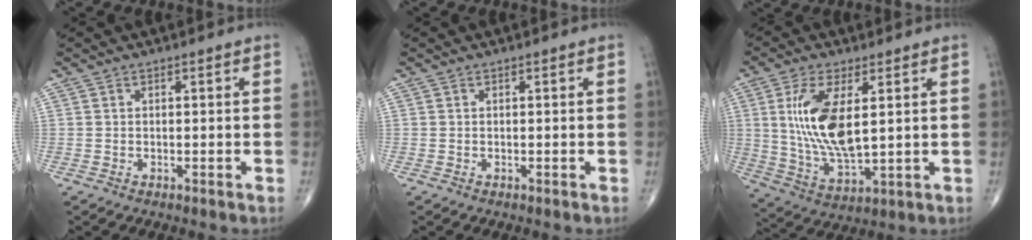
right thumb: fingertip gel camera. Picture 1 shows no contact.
{"total": 0.0}
{"total": 13.7, "force": [2.8, 5.5, 12.2], "torque": [-0.247, -0.024, 0.064]}